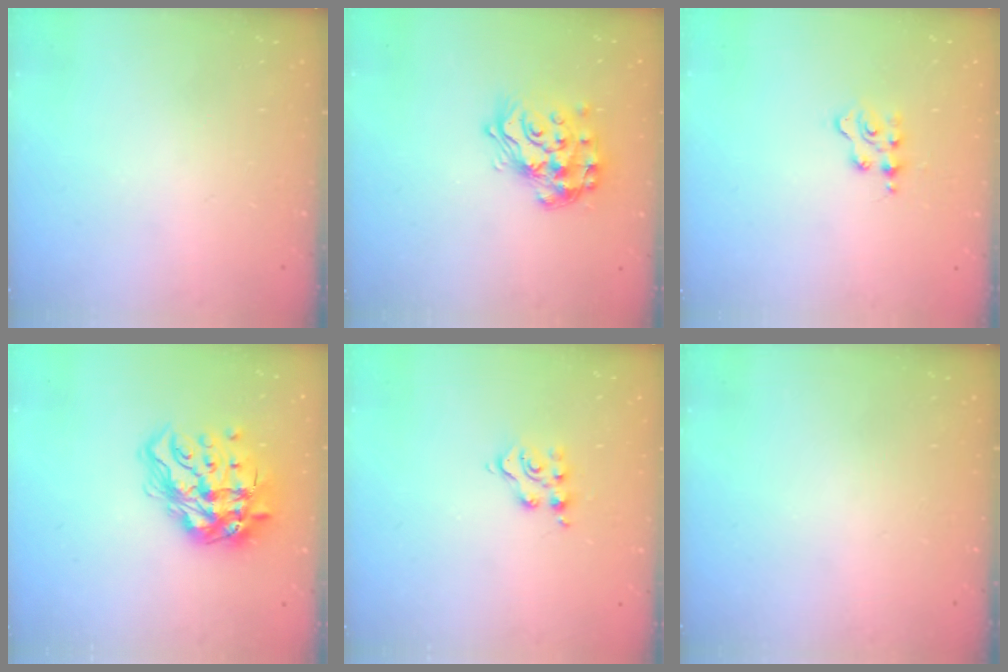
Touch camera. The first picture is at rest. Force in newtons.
{"total": 17.6, "press": 17.6, "slide": 1.2}
{"total": 2.4, "press": 2.4, "slide": 0.3}
{"total": 18.6, "press": 18.6, "slide": 1.7}
{"total": 5.6, "press": 5.6, "slide": 0.1}
{"total": 0.0}